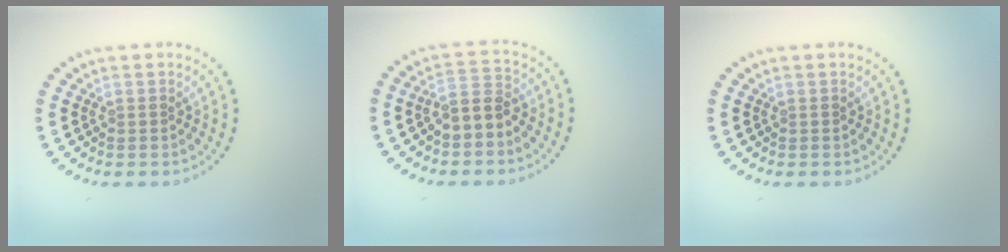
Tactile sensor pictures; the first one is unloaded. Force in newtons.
{"total": 2.9, "press": 2.7, "slide": 1.2}
{"total": 0.0}